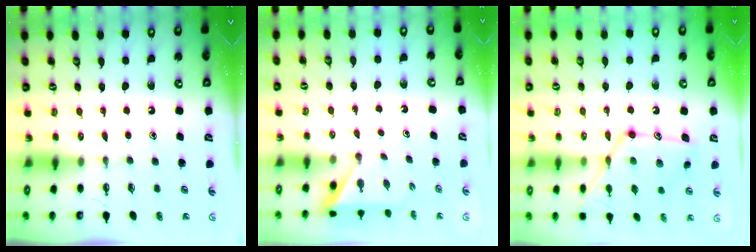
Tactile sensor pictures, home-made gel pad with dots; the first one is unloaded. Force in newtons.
{"total": 3.0, "press": 3.0, "slide": 0.3}
{"total": 15.5, "press": 15.5, "slide": 1.3}